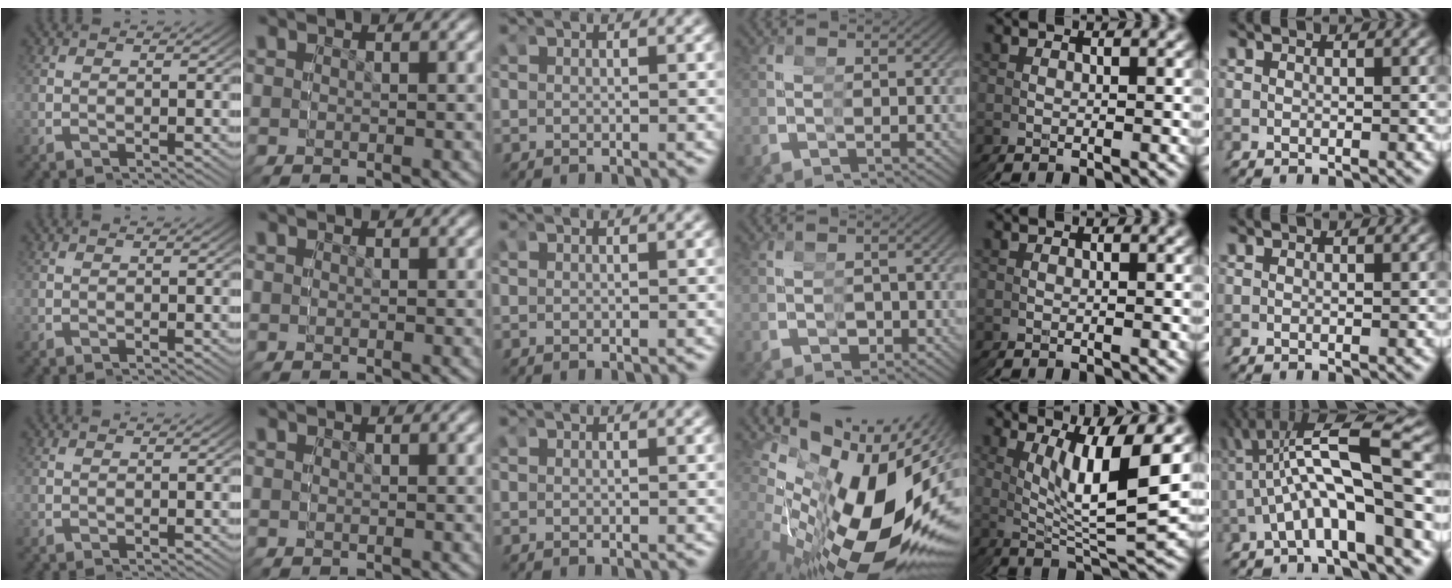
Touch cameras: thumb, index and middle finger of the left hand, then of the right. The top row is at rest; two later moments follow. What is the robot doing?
{"motion": "grasp_and_lifting", "object": "cubes"}